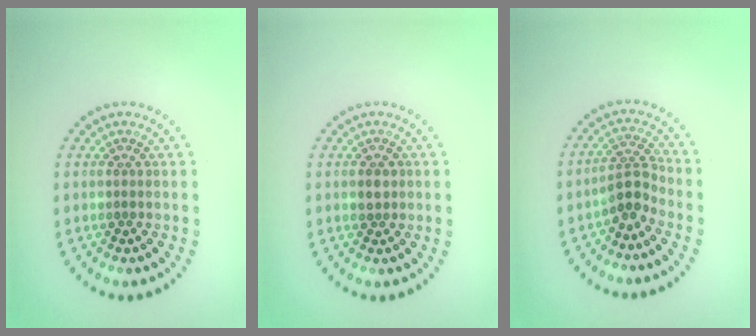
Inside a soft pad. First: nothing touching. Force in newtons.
{"total": 1.3, "press": 1.2, "slide": 0.3}
{"total": 2.5, "press": 1.8, "slide": 1.7}